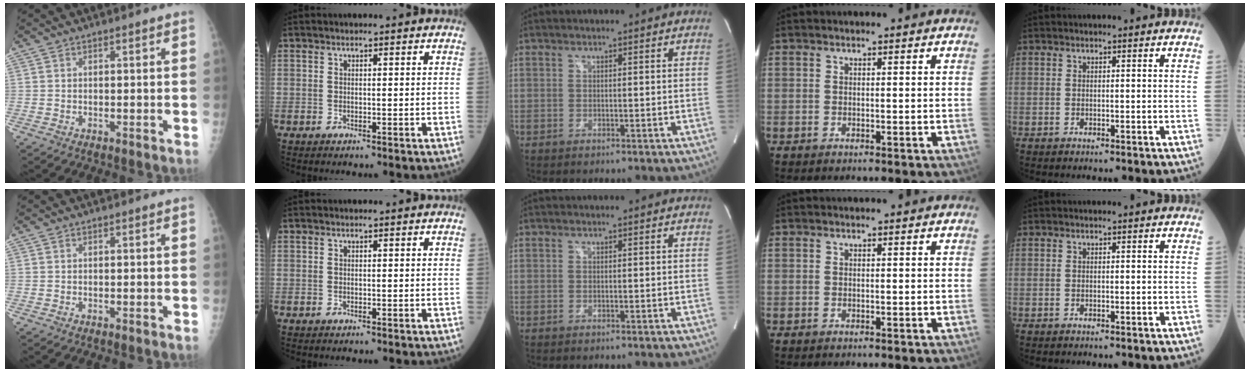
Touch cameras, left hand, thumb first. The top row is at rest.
{}